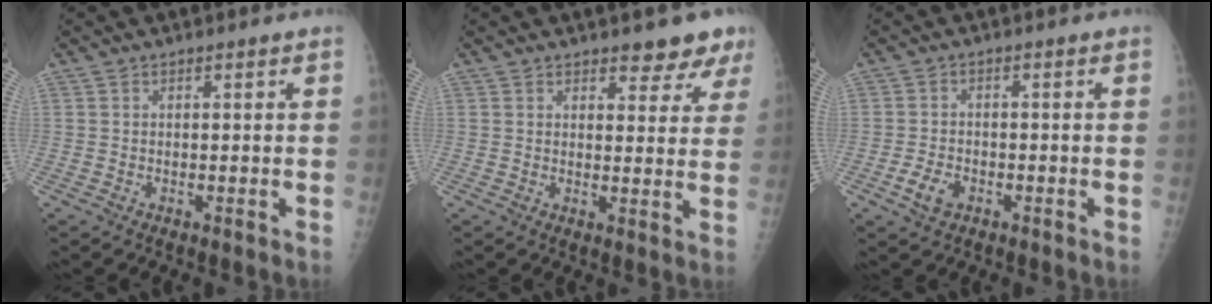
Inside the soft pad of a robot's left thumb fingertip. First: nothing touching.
{"total": 5.6, "force": [4.5, 2.5, 2.3], "torque": [0.007, -0.026, 0.048]}
{"total": 3.9, "force": [-2.0, 2.6, 2.1], "torque": [-0.037, 0.007, -0.035]}